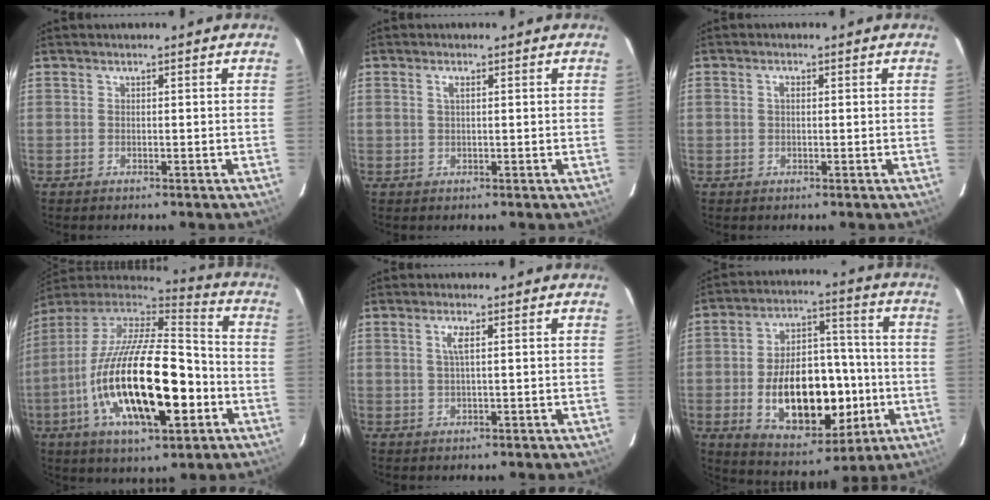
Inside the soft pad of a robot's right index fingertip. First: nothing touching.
{"total": 1.2, "force": [0.4, 0.5, 1.0], "torque": [-0.019, 0.003, 0.004]}
{"total": 1.1, "force": [0.1, 0.8, 0.8], "torque": [-0.013, 0.006, -0.001]}
{"total": 26.3, "force": [-7.6, 9.5, 23.3], "torque": [-0.432, -0.030, -0.132]}
{"total": 2.0, "force": [0.6, 0.1, 1.9], "torque": [-0.039, 0.002, 0.010]}
{"total": 20.0, "force": [-4.5, 11.7, 15.6], "torque": [-0.282, 0.021, -0.047]}